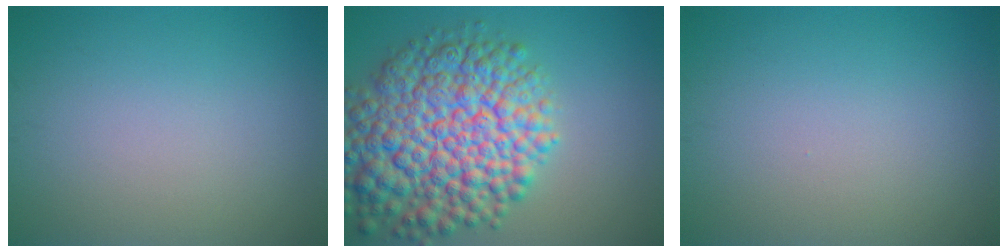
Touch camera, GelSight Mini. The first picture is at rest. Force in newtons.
{"total": 12.2, "press": 12.2, "slide": 0.4}
{"total": 0.0}